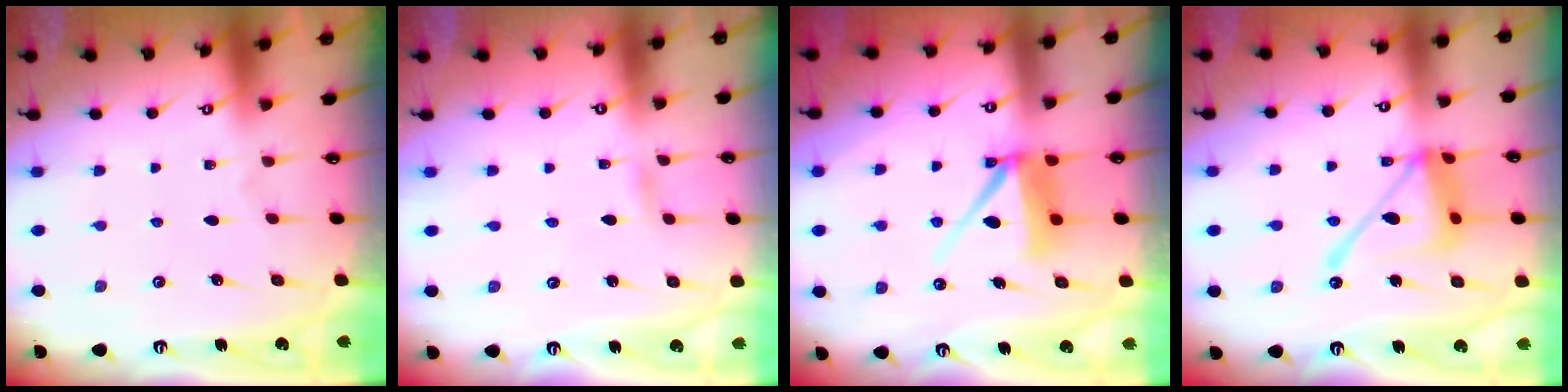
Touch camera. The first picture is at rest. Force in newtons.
{"total": 2.1, "press": 2.1, "slide": 0.2}
{"total": 11.5, "press": 11.4, "slide": 0.7}
{"total": 14.7, "press": 14.7, "slide": 1.2}